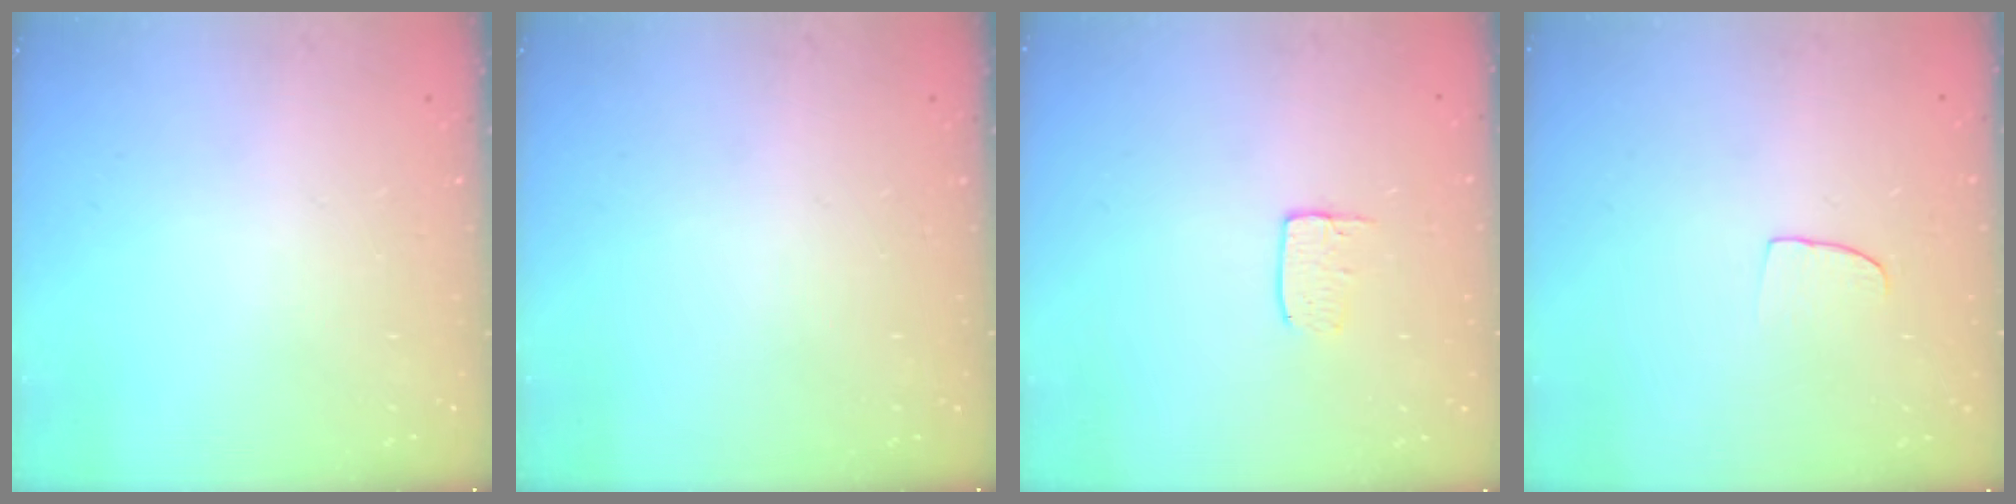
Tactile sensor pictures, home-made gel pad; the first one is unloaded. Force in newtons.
{"total": 0.0}
{"total": 4.3, "press": 4.3, "slide": 0.3}
{"total": 5.5, "press": 5.4, "slide": 0.5}